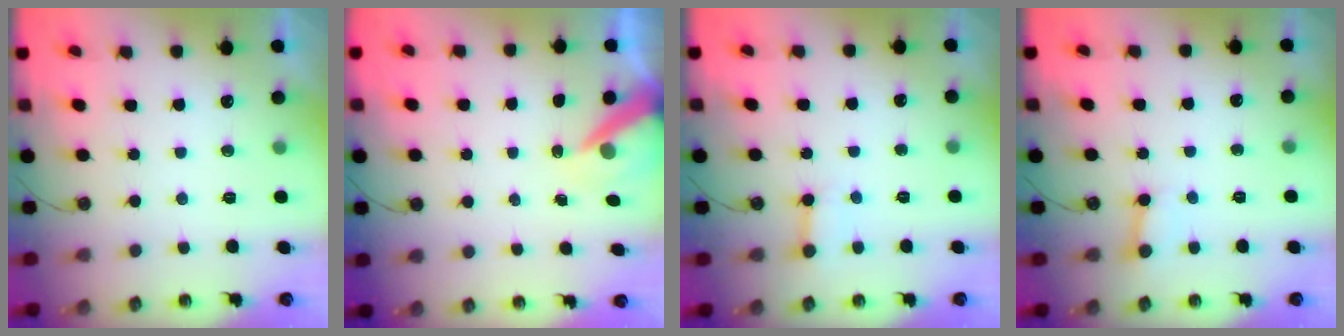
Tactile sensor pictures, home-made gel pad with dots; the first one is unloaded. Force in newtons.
{"total": 8.3, "press": 8.3, "slide": 0.6}
{"total": 4.4, "press": 4.3, "slide": 0.5}
{"total": 2.6, "press": 2.5, "slide": 0.4}